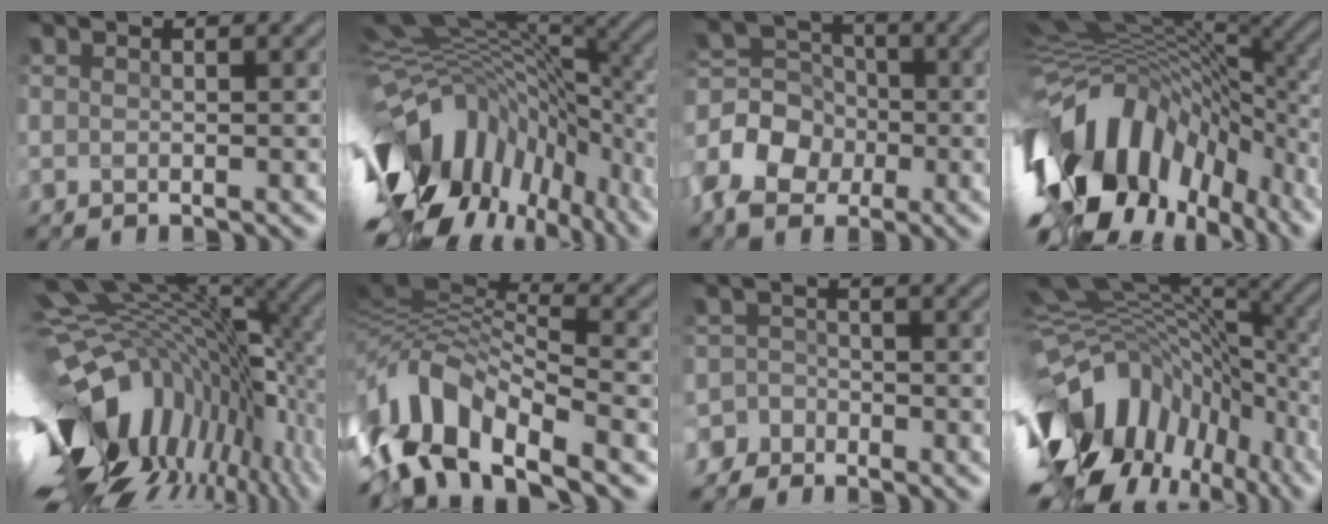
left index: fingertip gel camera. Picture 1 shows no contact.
{"total": 15.4, "force": [-5.2, 8.2, 11.9], "torque": [-0.246, 0.007, -0.091]}
{"total": 5.9, "force": [-2.7, 4.2, 3.3], "torque": [-0.080, 0.009, -0.058]}
{"total": 15.2, "force": [-5.1, 8.9, 11.2], "torque": [-0.229, 0.002, -0.098]}
{"total": 17.4, "force": [-1.7, 8.4, 15.1], "torque": [-0.258, -0.015, 0.000]}
{"total": 9.6, "force": [-5.3, 4.2, 6.8], "torque": [-0.130, 0.016, -0.107]}
{"total": 5.5, "force": [-4.0, 3.8, 0.1], "torque": [0.010, -0.006, -0.086]}
{"total": 14.9, "force": [-6.0, 8.7, 10.5], "torque": [-0.228, -0.003, -0.102]}